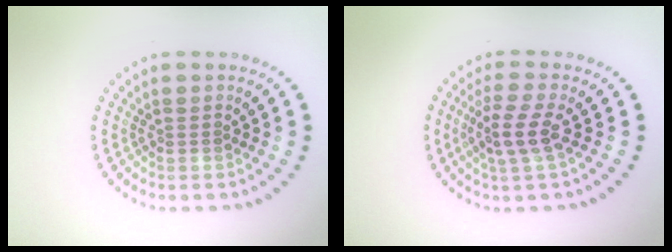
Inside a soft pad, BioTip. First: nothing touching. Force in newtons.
{"total": 3.1, "press": 2.8, "slide": 1.4}